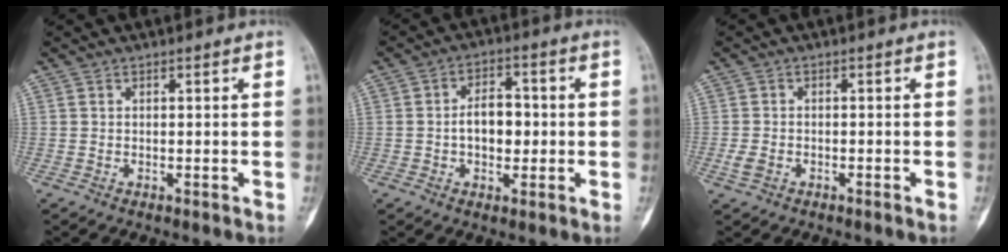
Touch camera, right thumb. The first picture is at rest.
{"total": 7.2, "force": [-0.4, 4.7, 5.5], "torque": [-0.063, 0.016, -0.010]}
{"total": 2.1, "force": [-1.0, 1.3, 1.4], "torque": [-0.039, 0.005, -0.017]}